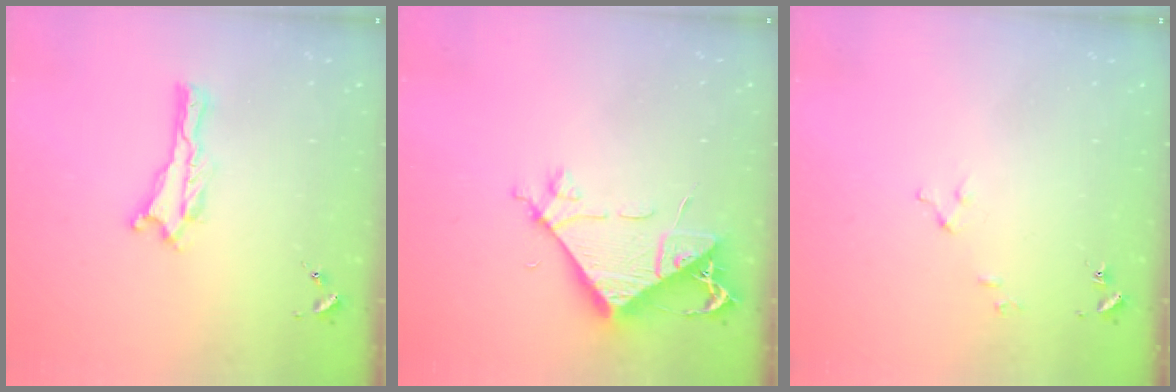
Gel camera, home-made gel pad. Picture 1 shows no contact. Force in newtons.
{"total": 7.2, "press": 7.1, "slide": 1.2}
{"total": 2.6, "press": 2.6, "slide": 0.3}